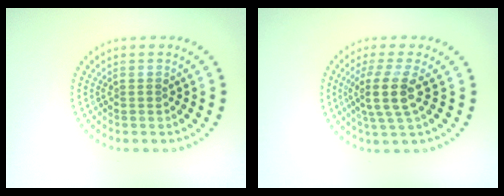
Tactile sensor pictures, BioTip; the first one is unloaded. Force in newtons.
{"total": 3.7, "press": 3.0, "slide": 2.2}